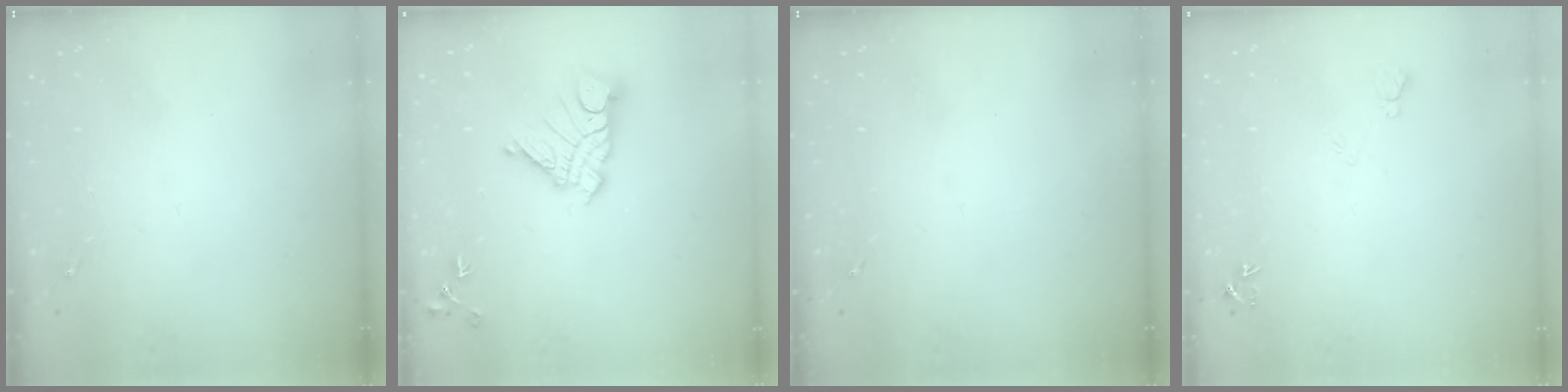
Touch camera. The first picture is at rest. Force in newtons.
{"total": 13.7, "press": 13.6, "slide": 1.2}
{"total": 0.0}
{"total": 6.2, "press": 6.1, "slide": 1.2}